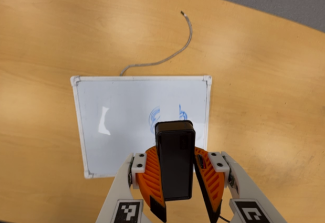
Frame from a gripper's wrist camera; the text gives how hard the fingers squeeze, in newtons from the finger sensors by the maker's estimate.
{"total": 8.1, "left": 9.1, "right": 7.0}